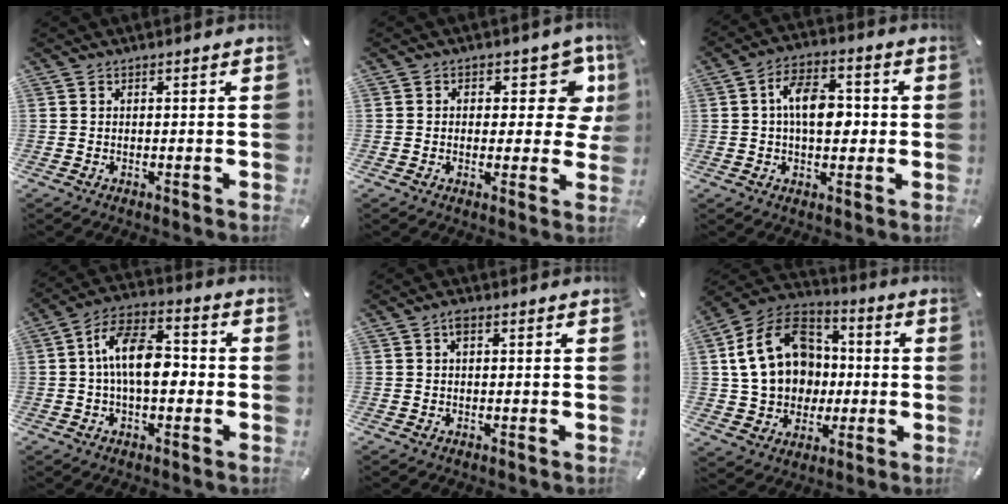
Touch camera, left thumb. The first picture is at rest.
{"total": 9.2, "force": [3.2, 5.9, 6.2], "torque": [-0.063, -0.019, 0.052]}
{"total": 10.0, "force": [0.2, 6.0, 8.0], "torque": [-0.125, 0.009, 0.004]}
{"total": 12.3, "force": [-0.9, 6.7, 10.2], "torque": [-0.176, 0.012, -0.012]}
{"total": 1.5, "force": [0.6, 0.8, 1.2], "torque": [-0.026, 0.004, 0.009]}
{"total": 19.3, "force": [0.6, 16.4, 10.2], "torque": [-0.203, 0.014, 0.021]}